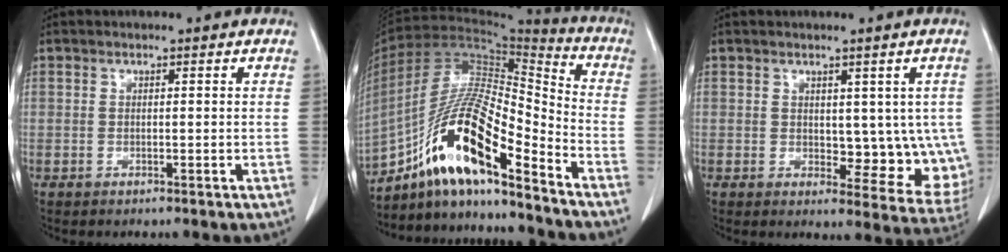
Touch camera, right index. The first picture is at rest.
{"total": 17.1, "force": [-11.0, 2.6, 12.8], "torque": [-0.245, 0.010, -0.193]}
{"total": 8.6, "force": [0.5, 4.9, 7.1], "torque": [-0.062, -0.006, 0.019]}